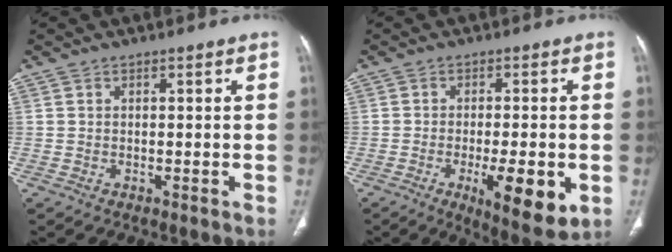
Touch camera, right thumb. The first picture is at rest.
{"total": 9.6, "force": [-3.3, 2.8, 8.5], "torque": [-0.121, -0.005, -0.044]}